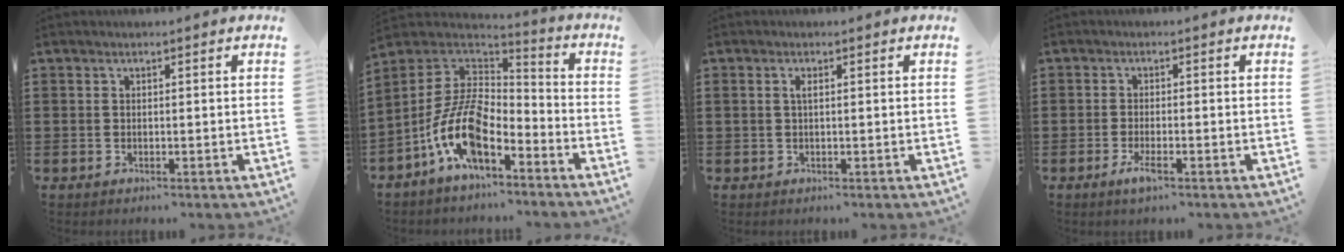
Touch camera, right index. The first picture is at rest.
{"total": 12.7, "force": [-6.4, 5.6, 9.4], "torque": [-0.222, -0.002, -0.132]}
{"total": 1.1, "force": [0.2, 0.3, 1.0], "torque": [-0.021, 0.004, 0.003]}
{"total": 2.4, "force": [-1.2, 0.3, 2.0], "torque": [-0.048, -0.011, -0.025]}